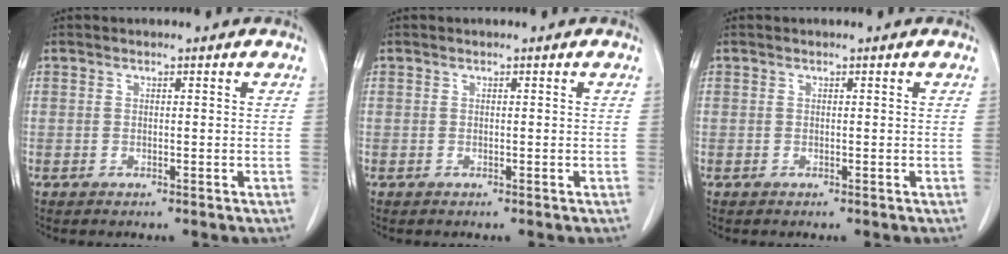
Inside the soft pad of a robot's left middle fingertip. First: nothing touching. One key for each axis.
{"total": 0.0}
{"total": 0.0}